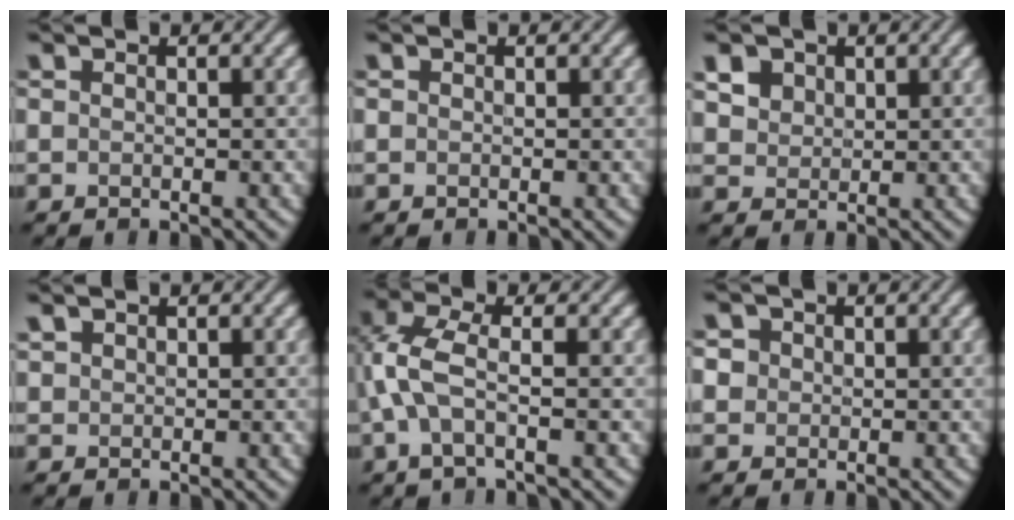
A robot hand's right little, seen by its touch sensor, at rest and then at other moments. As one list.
[{"total": 0.0}, {"total": 3.9, "force": [2.1, 2.9, 1.6], "torque": [-0.064, 0.006, 0.050]}, {"total": 0.6, "force": [0.6, 0.2, 0.1], "torque": [-0.004, 0.002, 0.022]}, {"total": 4.4, "force": [-0.5, 1.5, 4.1], "torque": [-0.096, 0.004, -0.012]}, {"total": 1.2, "force": [0.2, 1.1, 0.1], "torque": [0.000, -0.002, 0.012]}]